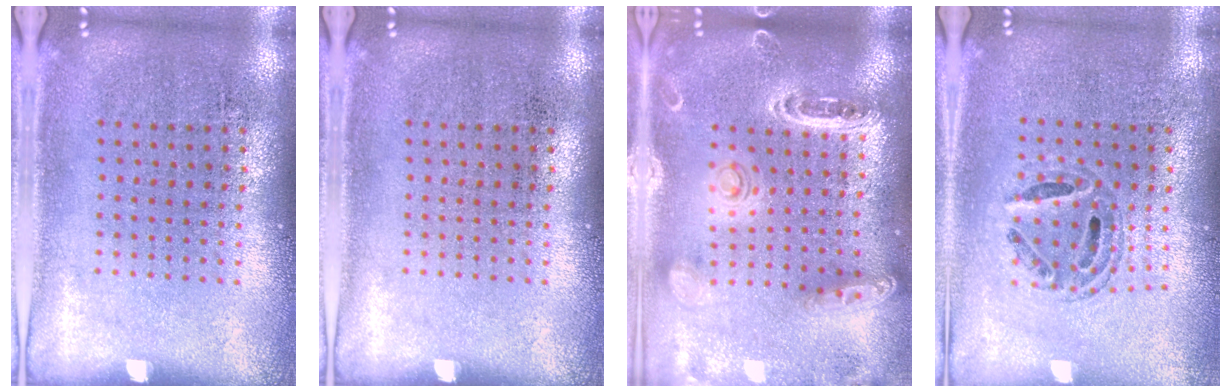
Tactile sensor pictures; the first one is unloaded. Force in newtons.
{"total": 0.0}
{"total": 1.5, "press": 1.5, "slide": 0.1}
{"total": 0.7, "press": 0.7, "slide": 0.3}